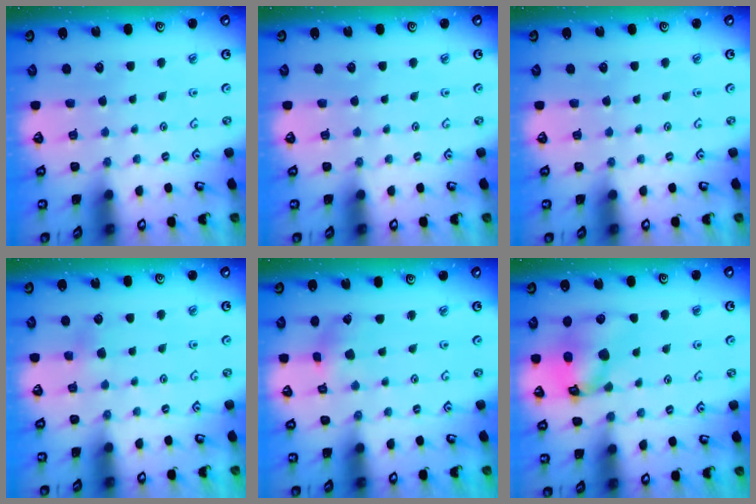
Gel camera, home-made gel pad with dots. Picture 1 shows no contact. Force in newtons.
{"total": 0.0}
{"total": 0.0}
{"total": 2.6, "press": 2.6, "slide": 0.5}
{"total": 1.4, "press": 1.4, "slide": 0.2}
{"total": 13.6, "press": 13.5, "slide": 1.8}